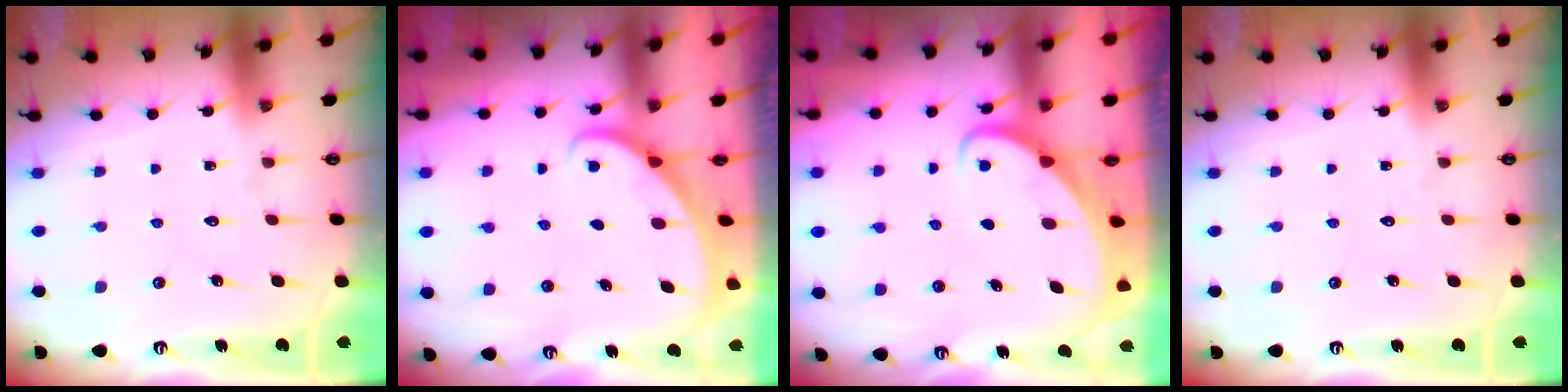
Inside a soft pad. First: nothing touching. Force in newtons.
{"total": 2.1, "press": 2.1, "slide": 0.1}
{"total": 2.1, "press": 2.1, "slide": 0.2}
{"total": 0.0}